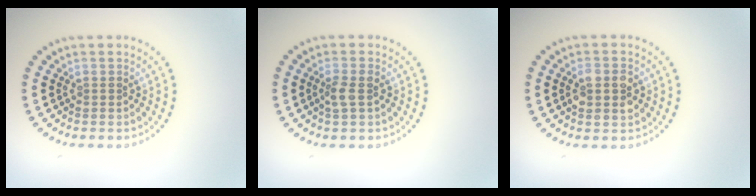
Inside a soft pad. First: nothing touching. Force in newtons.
{"total": 1.7, "press": 1.6, "slide": 0.5}
{"total": 2.7, "press": 2.7, "slide": 0.3}